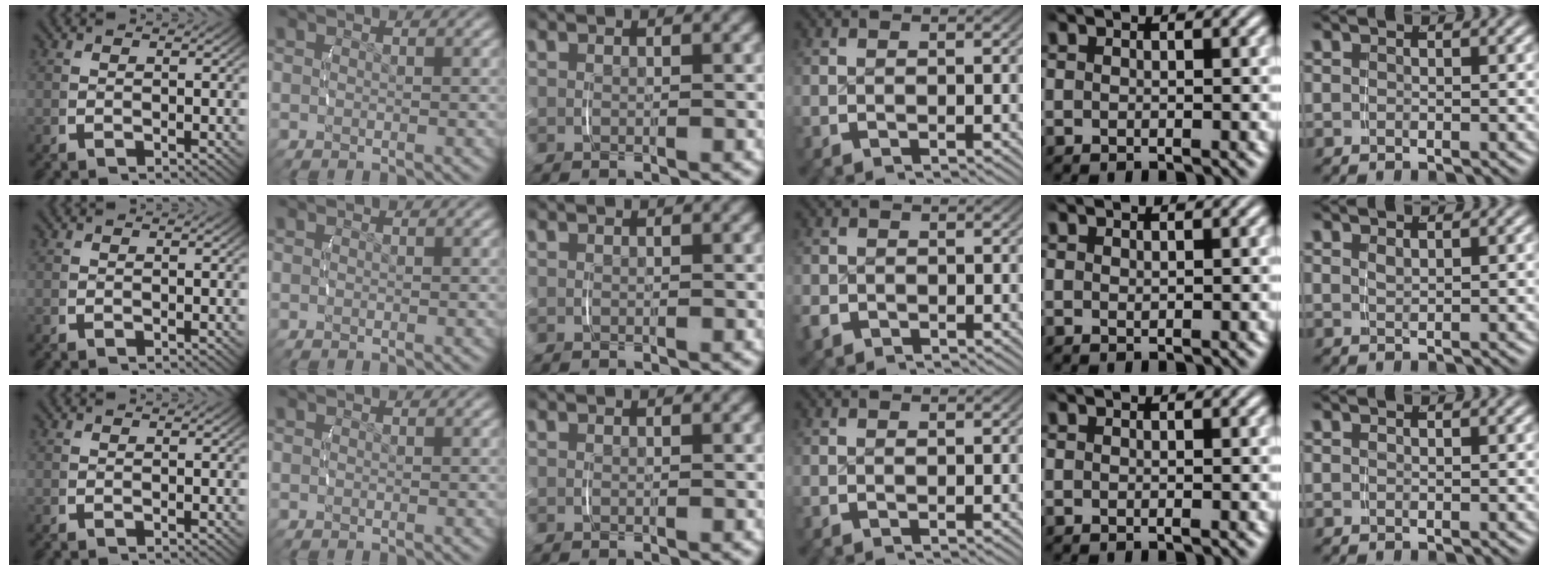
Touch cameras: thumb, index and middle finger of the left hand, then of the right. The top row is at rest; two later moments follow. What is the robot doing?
{"motion": "lift_and_place", "object": "small bumper sticker"}